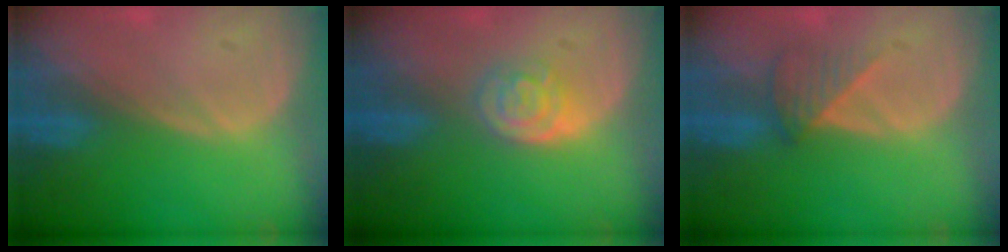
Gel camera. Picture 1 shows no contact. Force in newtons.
{"total": 4.3, "press": 3.8, "slide": 2.0}
{"total": 3.4, "press": 3.3, "slide": 0.8}